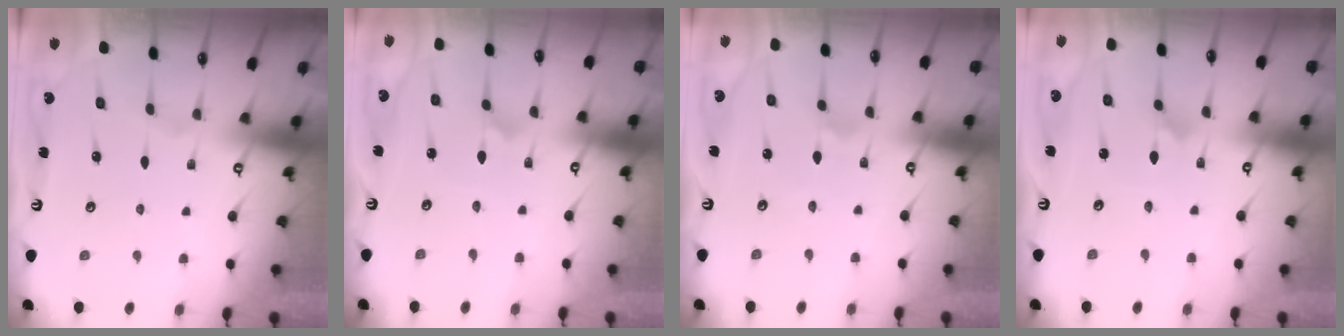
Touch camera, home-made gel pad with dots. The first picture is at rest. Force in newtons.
{"total": 1.2, "press": 1.2, "slide": 0.0}
{"total": 1.6, "press": 1.5, "slide": 0.2}
{"total": 1.6, "press": 1.6, "slide": 0.1}